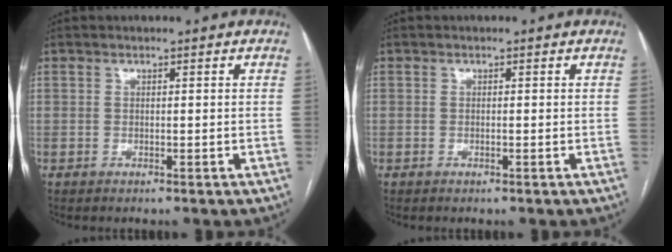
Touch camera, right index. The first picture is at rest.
{"total": 0.0}